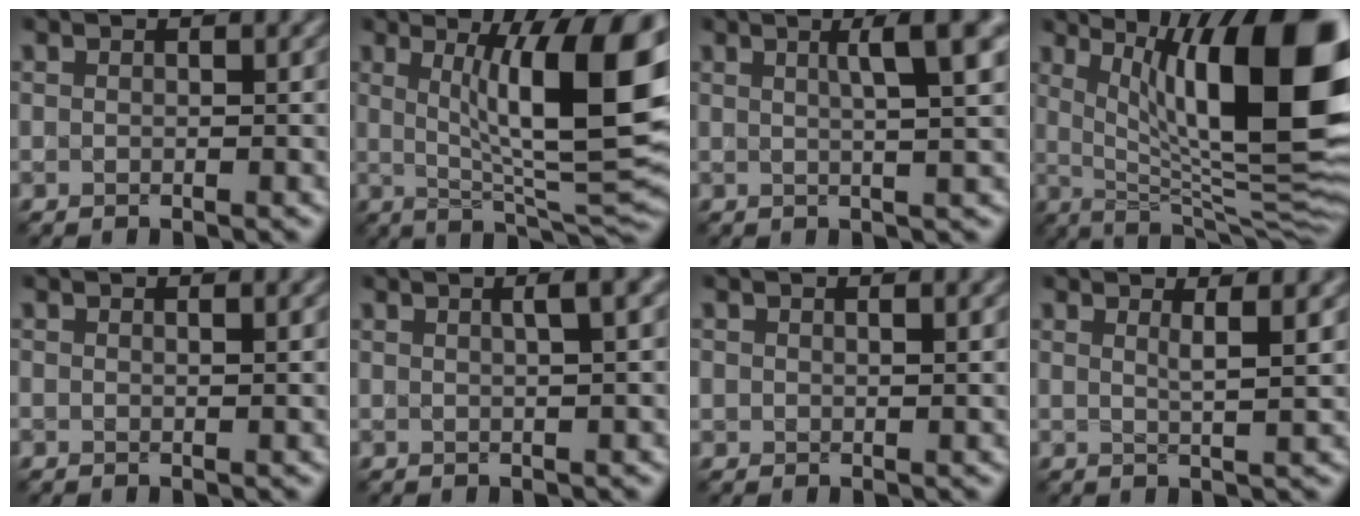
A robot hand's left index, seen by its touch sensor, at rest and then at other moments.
{"total": 12.9, "force": [2.7, 3.1, 12.3], "torque": [-0.168, -0.006, 0.044]}
{"total": 5.2, "force": [1.9, 1.1, 4.8], "torque": [-0.047, 0.014, 0.021]}
{"total": 16.3, "force": [3.9, 4.8, 15.1], "torque": [-0.196, -0.001, 0.065]}
{"total": 0.5, "force": [0.3, 0.1, 0.4], "torque": [-0.005, 0.001, 0.002]}
{"total": 3.3, "force": [1.3, 1.2, 2.8], "torque": [-0.019, 0.013, -0.001]}
{"total": 1.0, "force": [0.6, 0.7, 0.5], "torque": [-0.006, -0.002, 0.011]}
{"total": 2.2, "force": [1.1, 0.5, 1.9], "torque": [-0.019, -0.001, 0.009]}